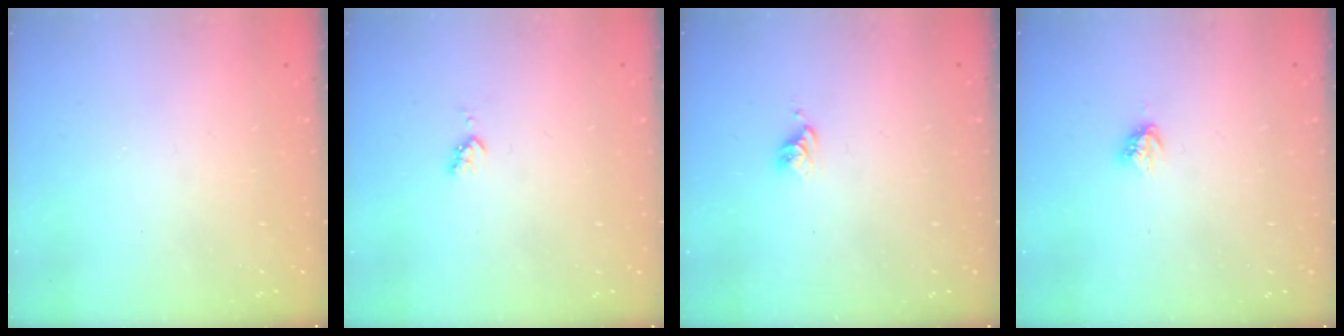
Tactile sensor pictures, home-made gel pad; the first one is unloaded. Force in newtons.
{"total": 3.0, "press": 3.0, "slide": 0.4}
{"total": 3.7, "press": 3.6, "slide": 0.5}
{"total": 4.0, "press": 3.9, "slide": 0.5}